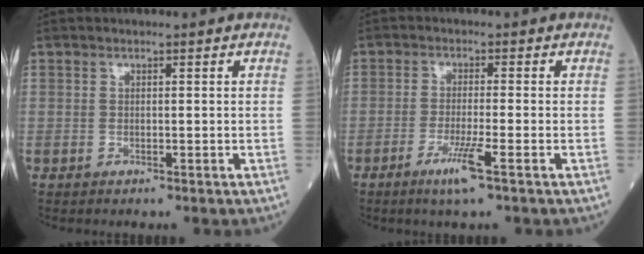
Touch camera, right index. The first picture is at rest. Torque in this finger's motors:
{"motor_torque": [0.64, -0.30, 0.32, 0.09]}